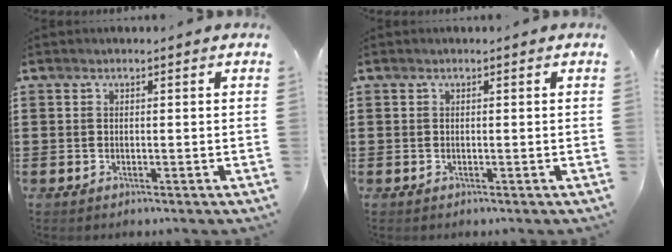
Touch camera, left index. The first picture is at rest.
{"total": 0.0}